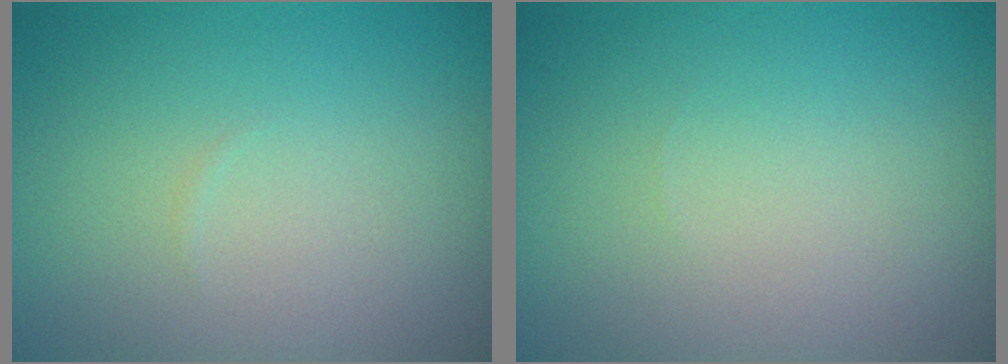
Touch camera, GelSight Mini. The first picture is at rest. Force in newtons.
{"total": 0.0}